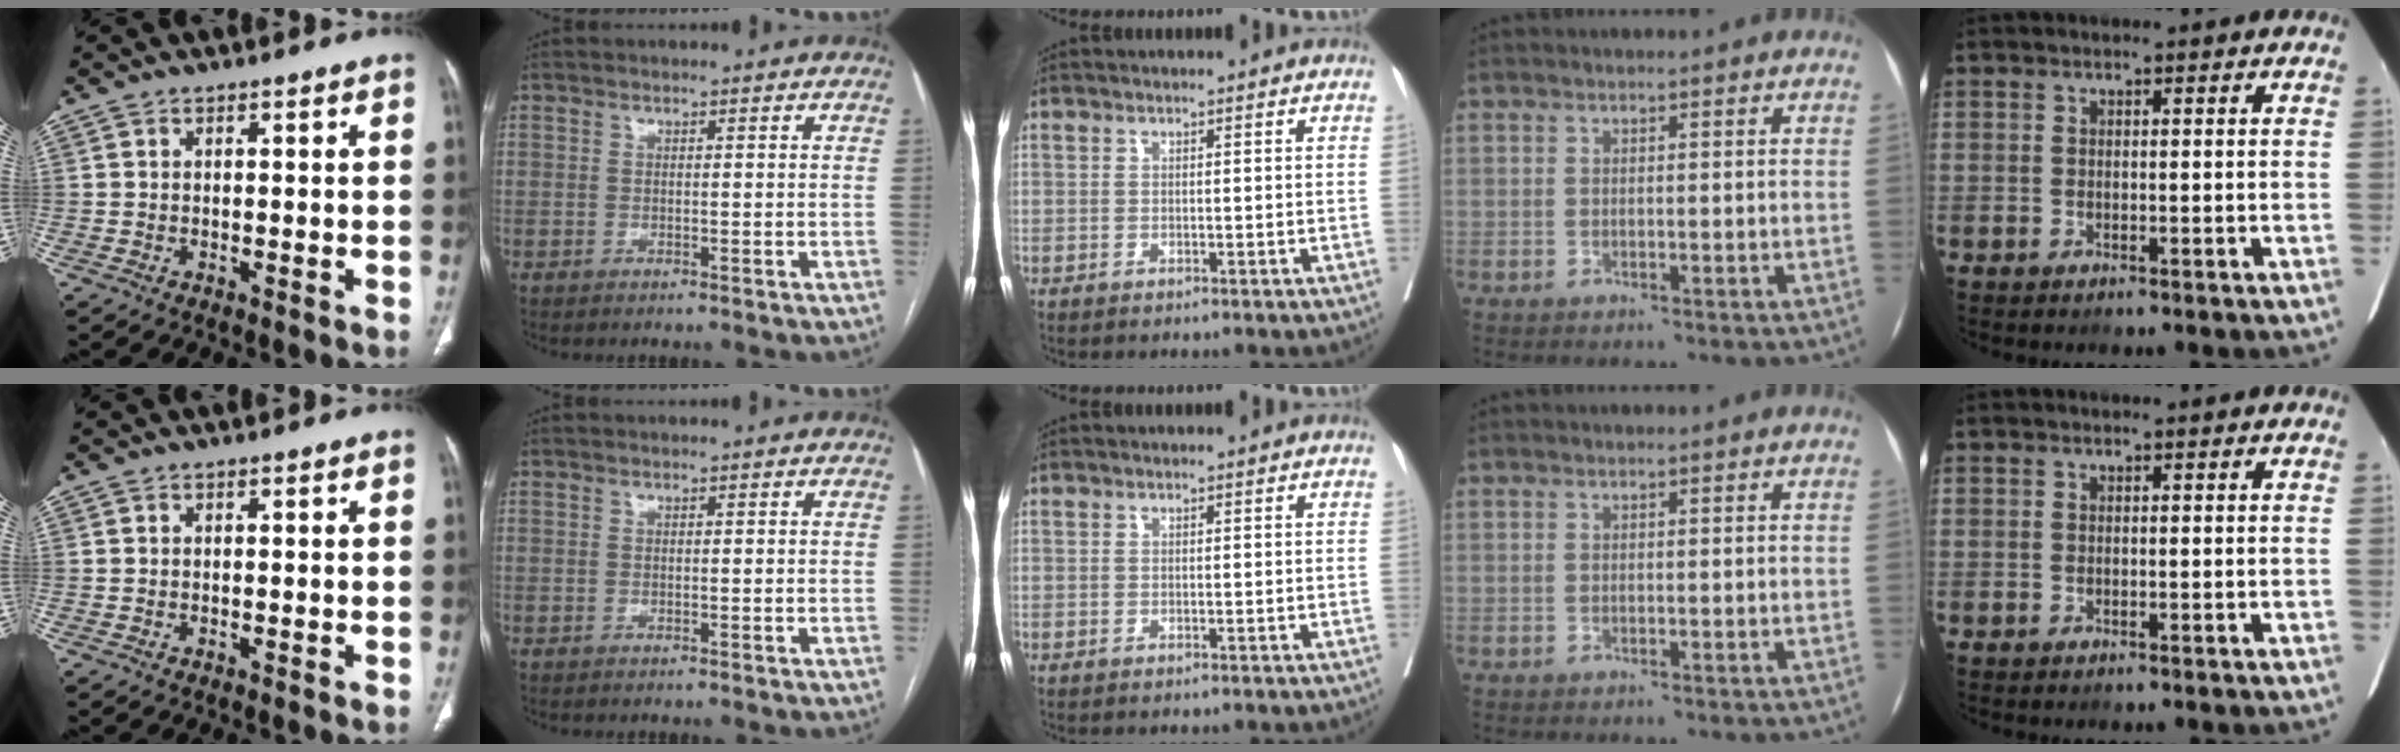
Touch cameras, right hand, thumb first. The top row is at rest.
{}